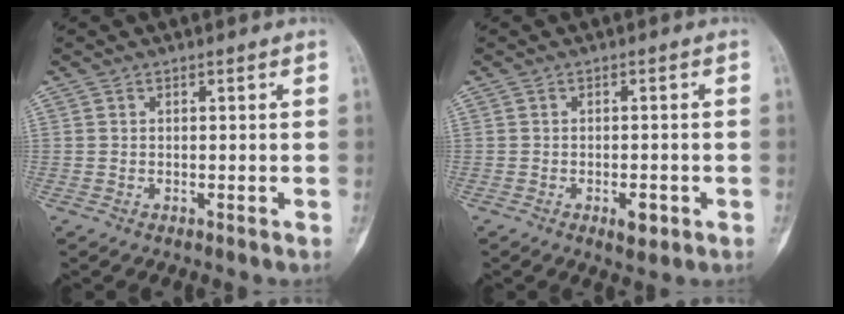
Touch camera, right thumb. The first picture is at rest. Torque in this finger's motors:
{"motor_torque": [0.39, 0.21, 0.30, -0.30, 0.04]}